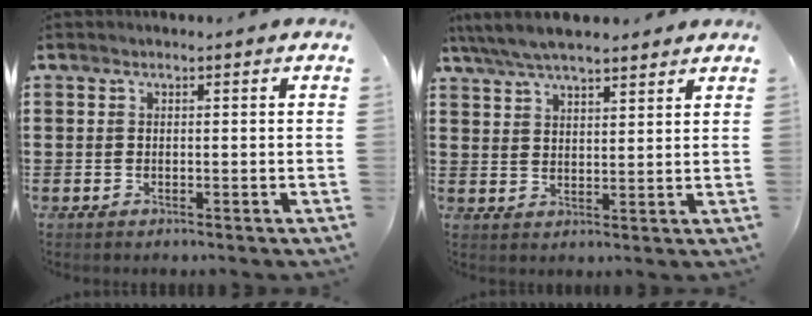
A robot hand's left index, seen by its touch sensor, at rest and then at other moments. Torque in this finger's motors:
{"motor_torque": [0.64, -1.49, 1.05, 0.21]}